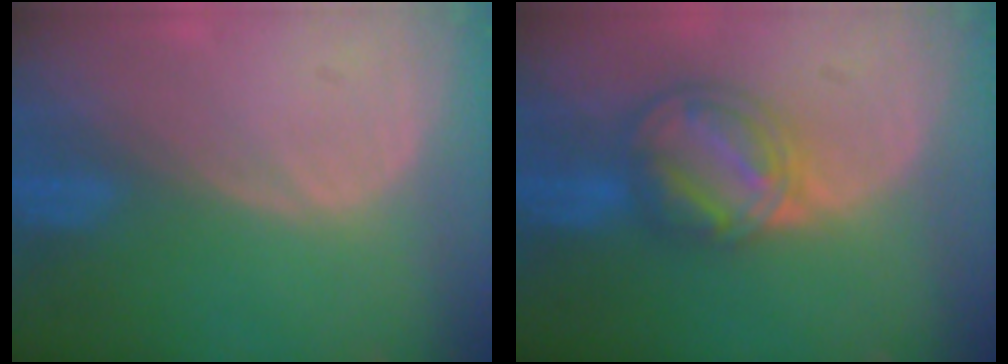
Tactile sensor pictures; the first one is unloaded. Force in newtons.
{"total": 8.0, "press": 6.9, "slide": 4.0}